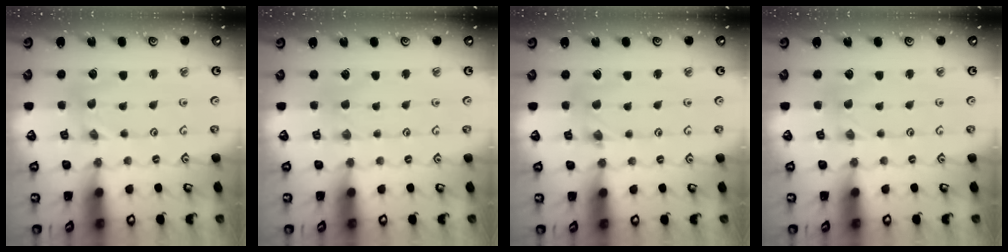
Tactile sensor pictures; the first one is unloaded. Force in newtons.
{"total": 1.2, "press": 1.1, "slide": 0.2}
{"total": 1.3, "press": 1.2, "slide": 0.2}
{"total": 0.0}